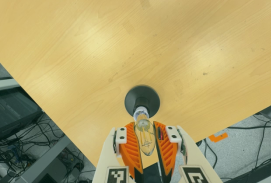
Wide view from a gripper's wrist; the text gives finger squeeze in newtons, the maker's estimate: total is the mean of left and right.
{"total": 22.2, "left": 25.9, "right": 18.5}